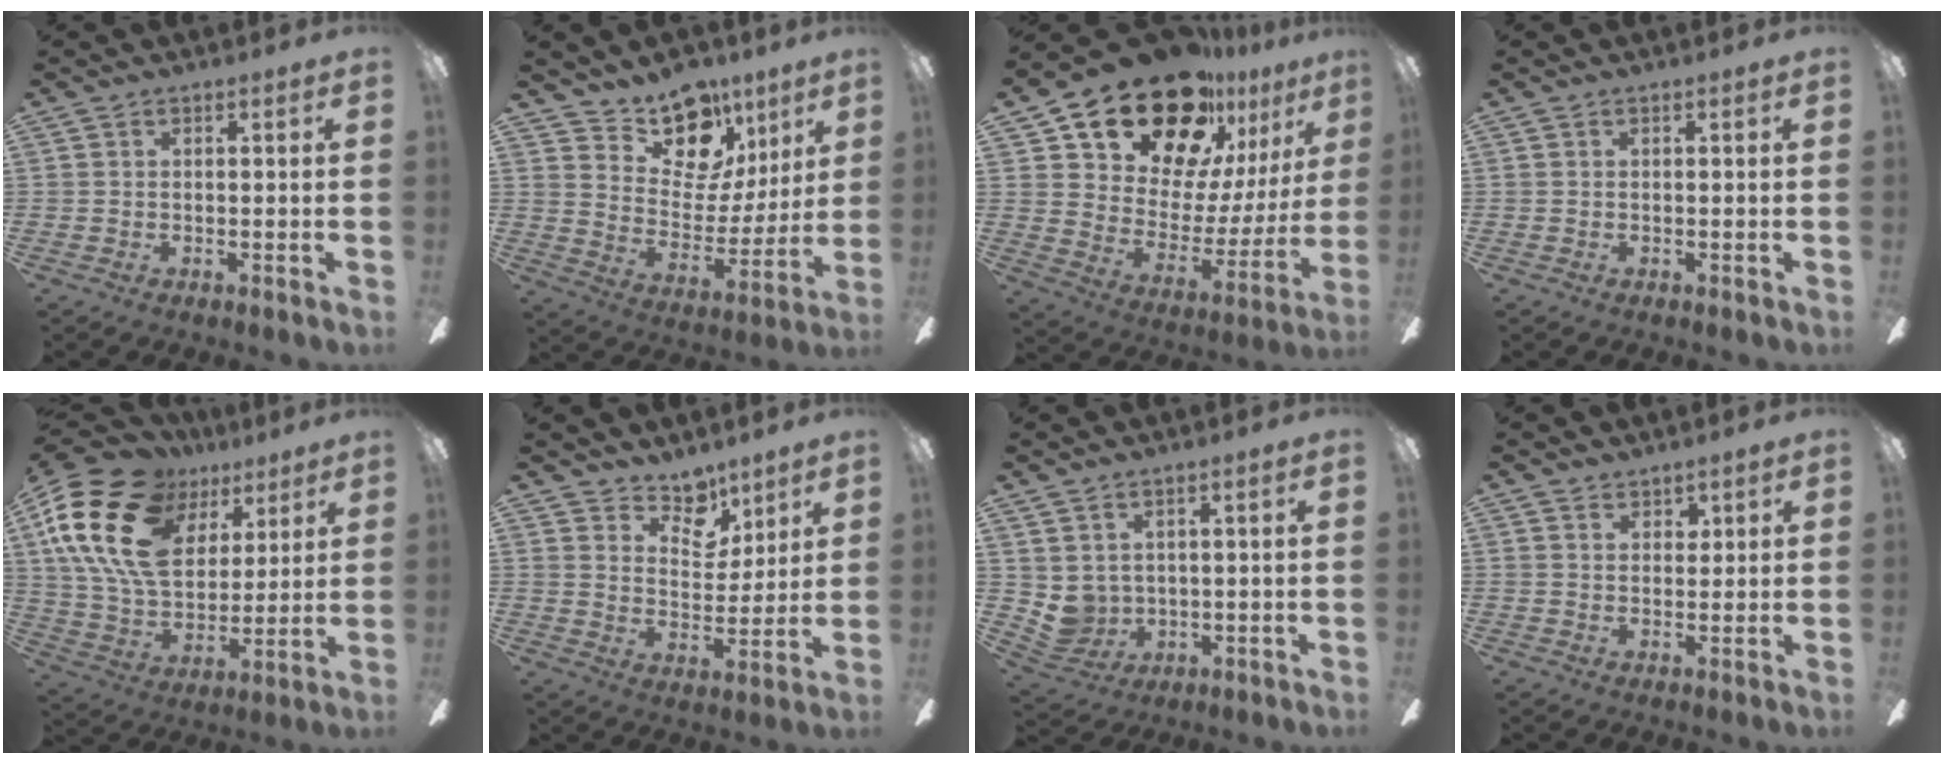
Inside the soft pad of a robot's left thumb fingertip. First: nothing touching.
{"total": 15.5, "force": [11.6, 9.0, 5.1], "torque": [-0.089, -0.087, 0.217]}
{"total": 23.9, "force": [18.5, 11.8, 9.5], "torque": [-0.162, -0.123, 0.344]}
{"total": 0.0}
{"total": 23.4, "force": [10.5, 15.5, 14.1], "torque": [-0.288, -0.041, 0.189]}
{"total": 8.8, "force": [7.1, 4.9, 2.1], "torque": [-0.032, -0.054, 0.132]}
{"total": 5.6, "force": [3.0, 4.6, 1.0], "torque": [-0.052, -0.020, 0.063]}
{"total": 2.9, "force": [2.3, 1.8, 0.2], "torque": [0.006, -0.008, 0.040]}